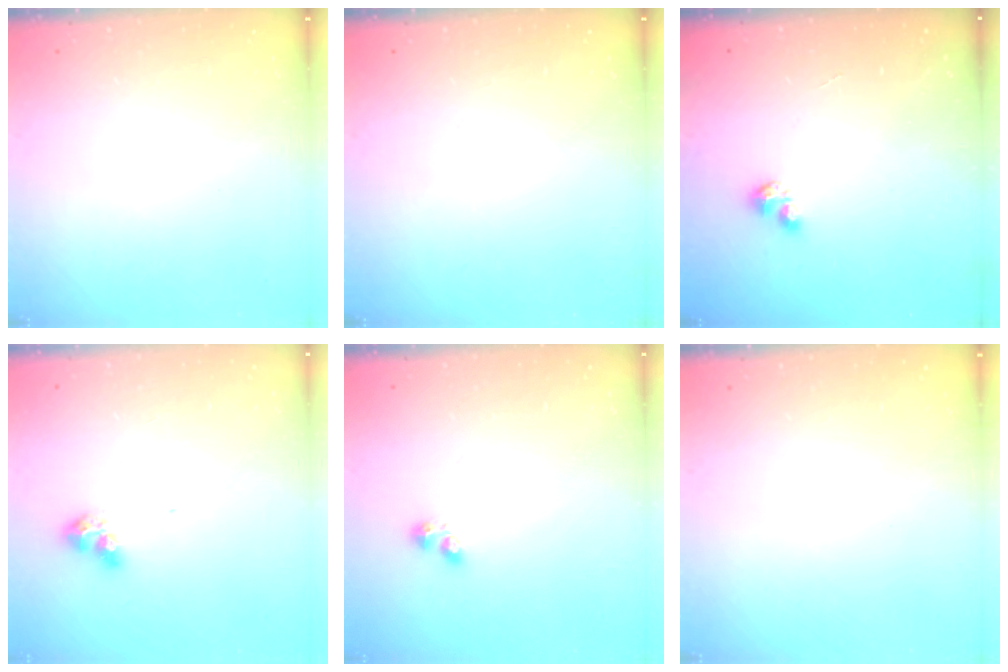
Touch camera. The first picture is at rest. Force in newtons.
{"total": 0.0}
{"total": 1.0, "press": 1.0, "slide": 0.1}
{"total": 7.9, "press": 7.9, "slide": 0.6}
{"total": 2.2, "press": 2.2, "slide": 0.5}
{"total": 0.0}